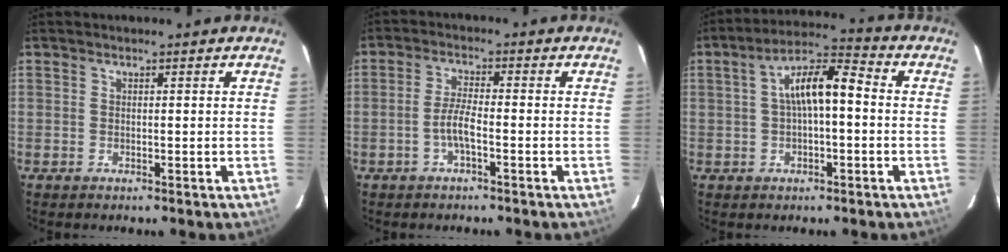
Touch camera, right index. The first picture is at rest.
{"total": 3.8, "force": [-1.7, 0.5, 3.3], "torque": [-0.074, 0.003, -0.034]}
{"total": 9.1, "force": [0.1, 3.1, 8.5], "torque": [-0.152, 0.030, 0.001]}